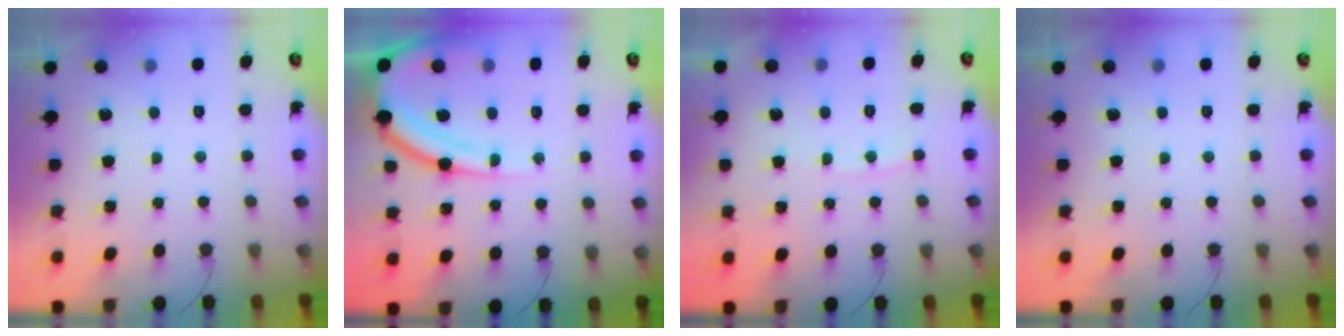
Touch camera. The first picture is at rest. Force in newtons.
{"total": 14.9, "press": 14.8, "slide": 1.5}
{"total": 4.1, "press": 4.1, "slide": 0.4}
{"total": 0.0}